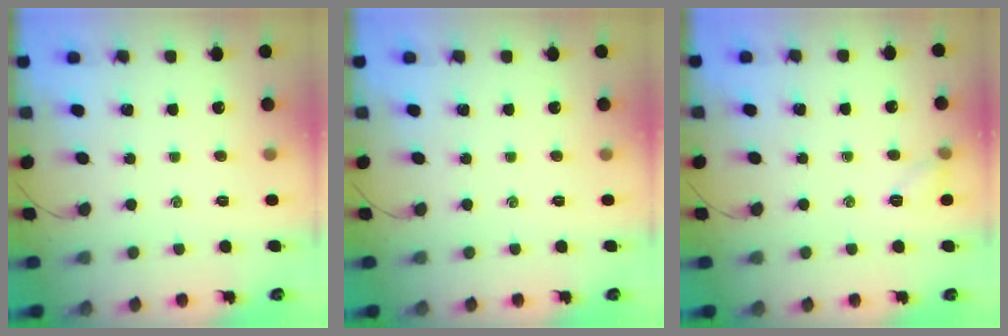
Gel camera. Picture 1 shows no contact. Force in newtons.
{"total": 0.0}
{"total": 6.0, "press": 5.9, "slide": 1.2}